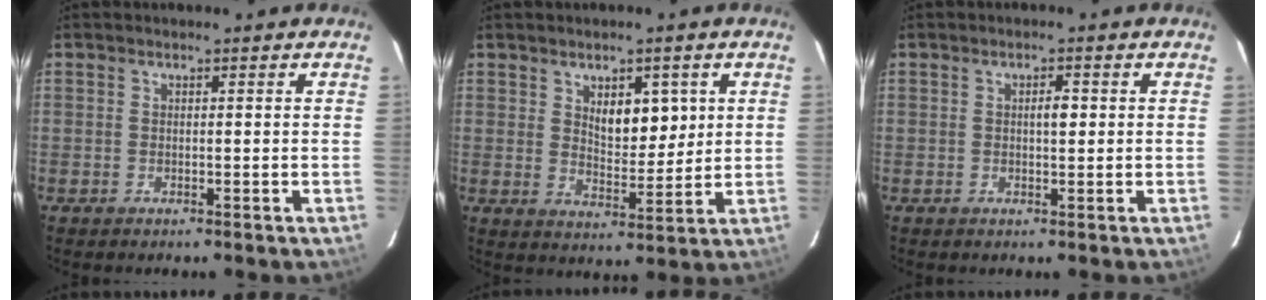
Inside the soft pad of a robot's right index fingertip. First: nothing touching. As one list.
[{"total": 6.6, "force": [2.4, 3.2, 5.2], "torque": [-0.080, -0.002, 0.046]}, {"total": 1.8, "force": [0.3, 0.6, 1.7], "torque": [-0.030, 0.003, 0.005]}]